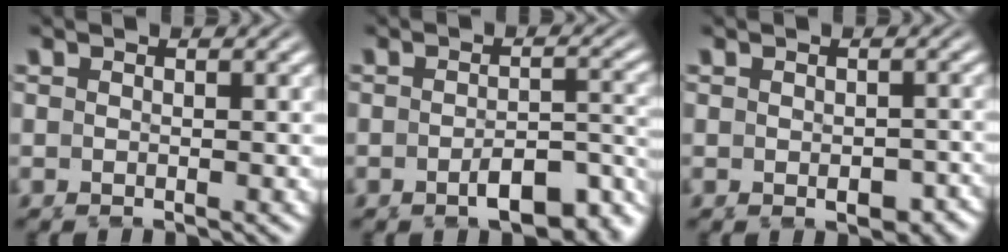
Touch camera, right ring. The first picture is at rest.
{"total": 5.1, "force": [-3.3, 1.6, 3.6], "torque": [-0.025, -0.010, -0.046]}
{"total": 2.0, "force": [-1.4, 1.1, 1.0], "torque": [-0.010, -0.009, -0.017]}